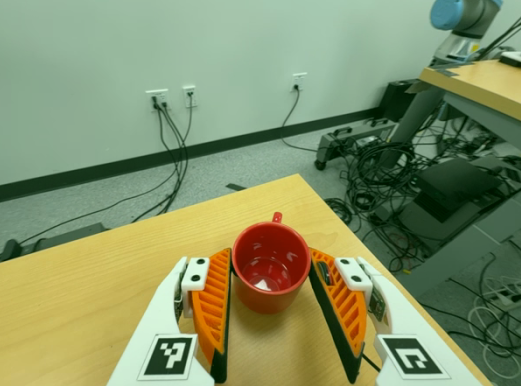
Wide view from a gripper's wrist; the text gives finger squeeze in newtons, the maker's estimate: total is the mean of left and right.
{"total": 2.6, "left": 0.8, "right": 4.3}